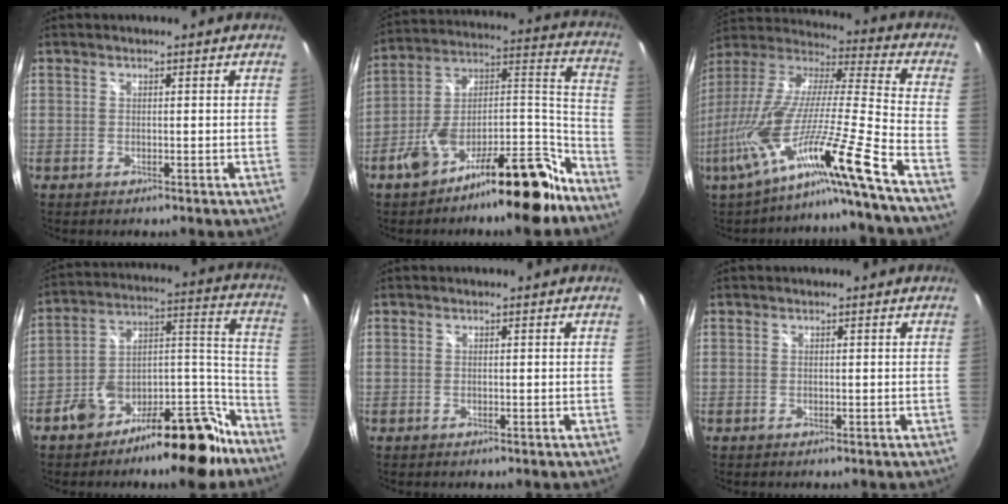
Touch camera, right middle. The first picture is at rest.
{"total": 20.0, "force": [-14.0, 5.5, 13.2], "torque": [-0.186, 0.042, -0.222]}
{"total": 20.5, "force": [-12.8, -2.7, 15.8], "torque": [-0.252, -0.065, -0.231]}
{"total": 17.4, "force": [-11.1, 7.3, 11.2], "torque": [-0.146, 0.059, -0.156]}
{"total": 0.0}
{"total": 0.0}